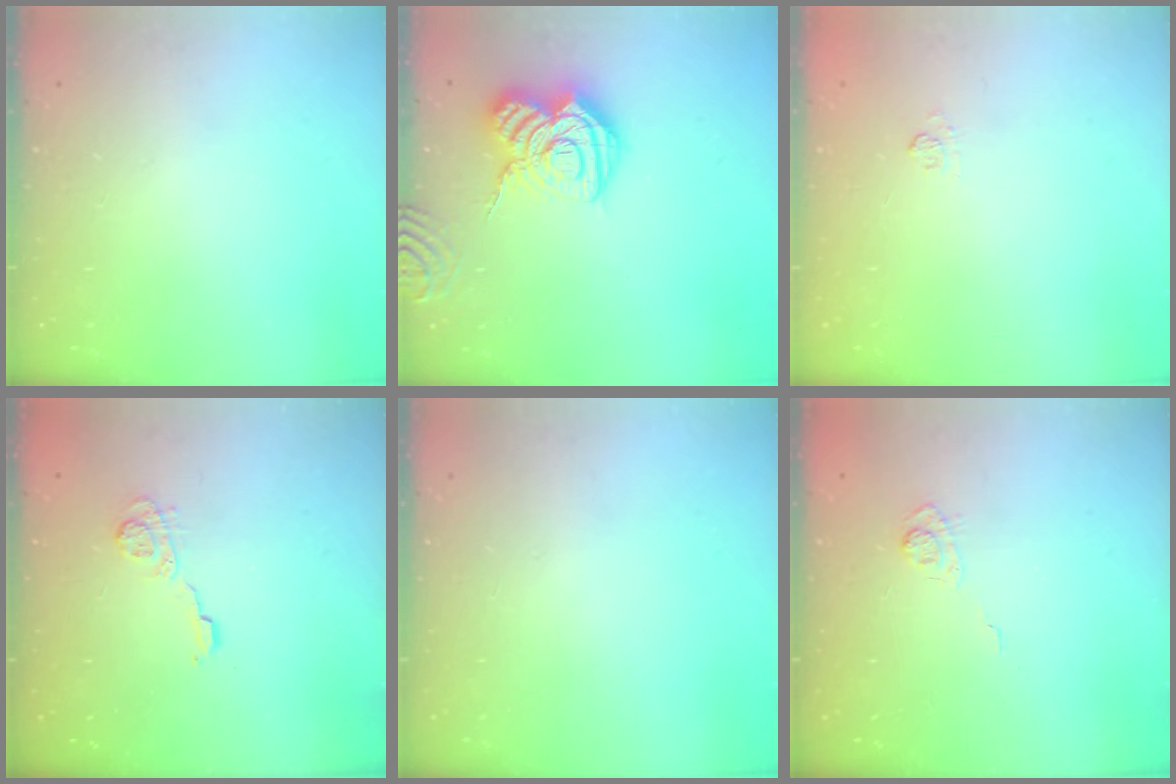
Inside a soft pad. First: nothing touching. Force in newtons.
{"total": 17.2, "press": 17.2, "slide": 1.5}
{"total": 5.2, "press": 5.1, "slide": 1.2}
{"total": 4.9, "press": 4.9, "slide": 0.3}
{"total": 0.0}
{"total": 3.8, "press": 3.5, "slide": 1.6}